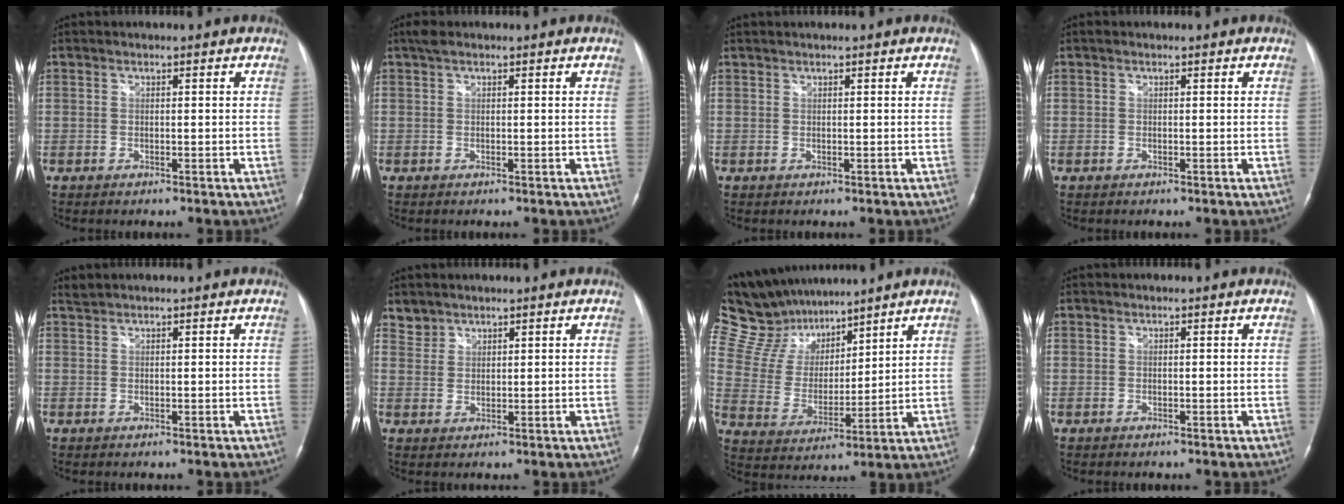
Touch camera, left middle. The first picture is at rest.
{"total": 1.6, "force": [1.2, 0.5, 1.0], "torque": [-0.024, 0.021, 0.022]}
{"total": 0.7, "force": [0.7, -0.1, 0.3], "torque": [-0.006, 0.009, 0.018]}
{"total": 0.0}
{"total": 0.9, "force": [0.9, -0.1, -0.1], "torque": [-0.006, 0.010, 0.025]}
{"total": 2.4, "force": [2.1, 1.2, -0.5], "torque": [0.017, 0.007, 0.039]}
{"total": 14.4, "force": [12.6, 5.1, 4.8], "torque": [-0.099, 0.023, 0.241]}
{"total": 0.0}